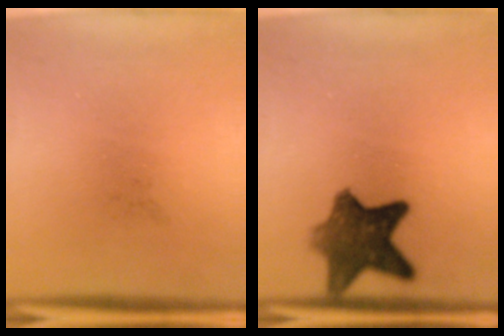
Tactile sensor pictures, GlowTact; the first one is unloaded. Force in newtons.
{"total": 9.3}